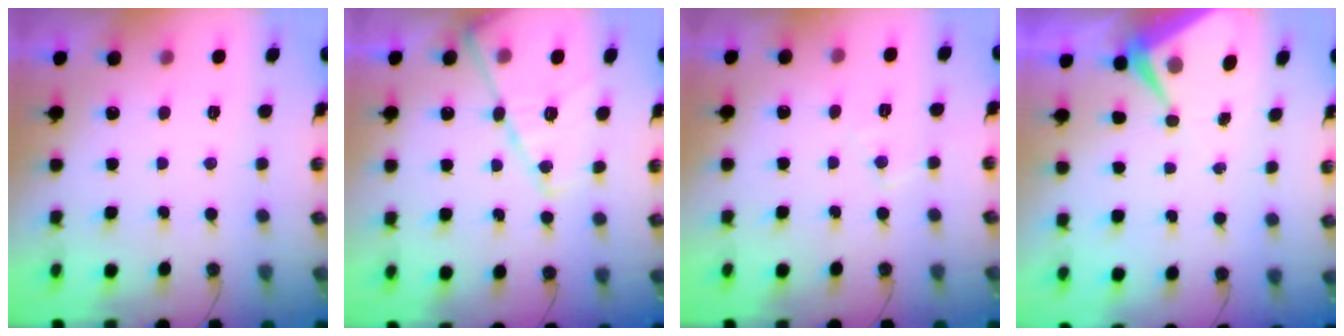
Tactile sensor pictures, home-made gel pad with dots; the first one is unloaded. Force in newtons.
{"total": 16.1, "press": 16.1, "slide": 0.8}
{"total": 5.5, "press": 5.4, "slide": 0.8}
{"total": 6.8, "press": 6.7, "slide": 0.7}